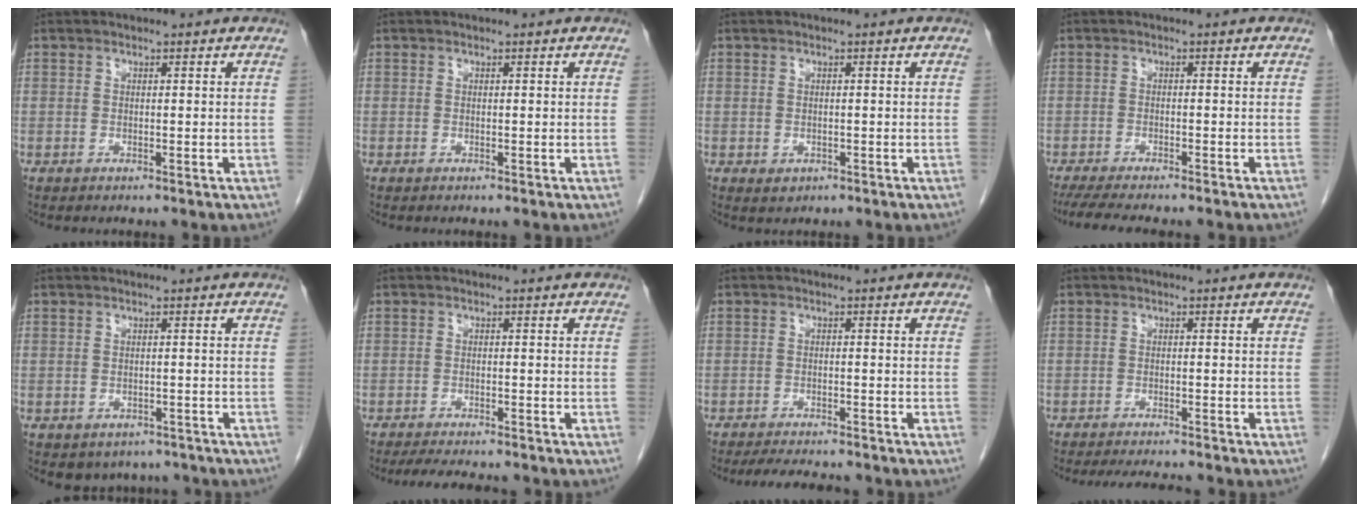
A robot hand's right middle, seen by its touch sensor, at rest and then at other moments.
{"total": 0.0}
{"total": 1.1, "force": [-0.4, 0.9, 0.5], "torque": [-0.011, 0.000, 0.002]}
{"total": 9.1, "force": [-7.7, 1.1, 4.7], "torque": [-0.066, -0.013, -0.114]}
{"total": 4.3, "force": [-3.3, 2.6, 0.6], "torque": [0.004, 0.010, -0.040]}
{"total": 6.4, "force": [-5.6, 1.0, 2.8], "torque": [-0.041, -0.012, -0.084]}
{"total": 6.1, "force": [-5.5, 0.9, 2.4], "torque": [-0.034, -0.013, -0.083]}
{"total": 5.3, "force": [-4.9, 0.4, 2.0], "torque": [-0.024, -0.012, -0.073]}